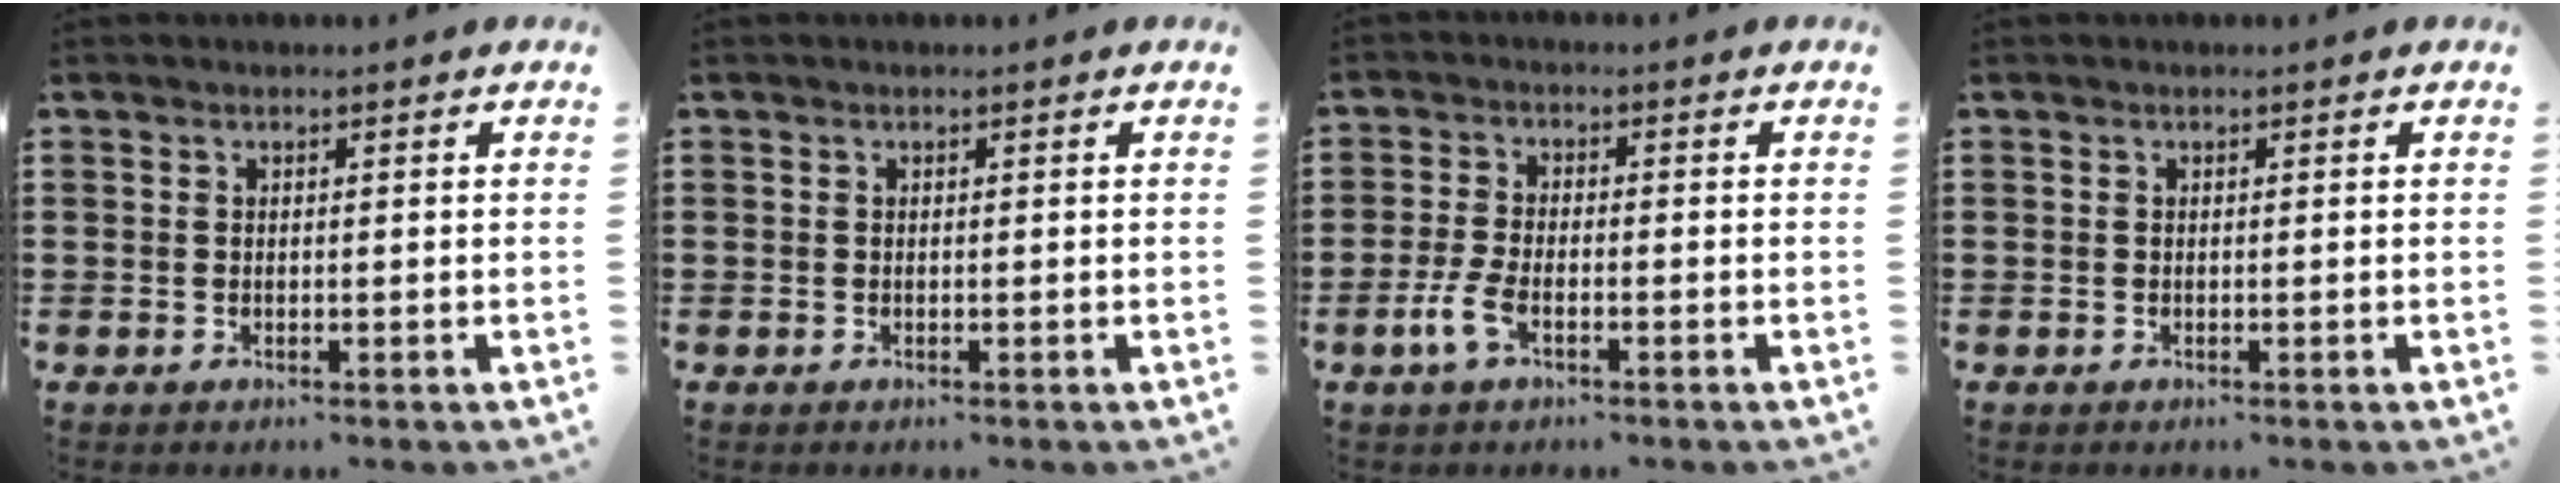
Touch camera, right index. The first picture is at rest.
{"total": 0.0}
{"total": 3.8, "force": [-1.8, 1.3, 3.0], "torque": [-0.081, -0.010, -0.039]}
{"total": 0.0}